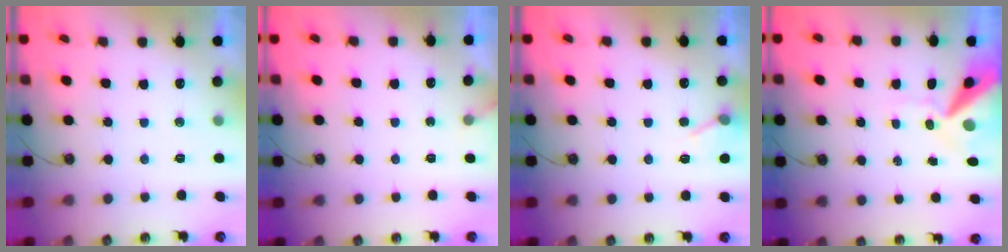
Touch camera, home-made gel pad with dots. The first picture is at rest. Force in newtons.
{"total": 2.5, "press": 2.5, "slide": 0.3}
{"total": 5.4, "press": 5.4, "slide": 0.7}
{"total": 13.1, "press": 13.0, "slide": 1.7}